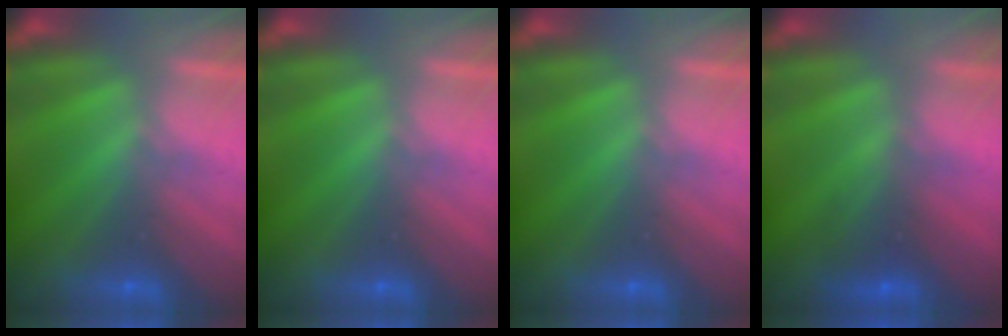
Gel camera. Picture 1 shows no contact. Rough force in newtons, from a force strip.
{"total": 0.0}
{"total": 0.0}
{"total": 2.7}